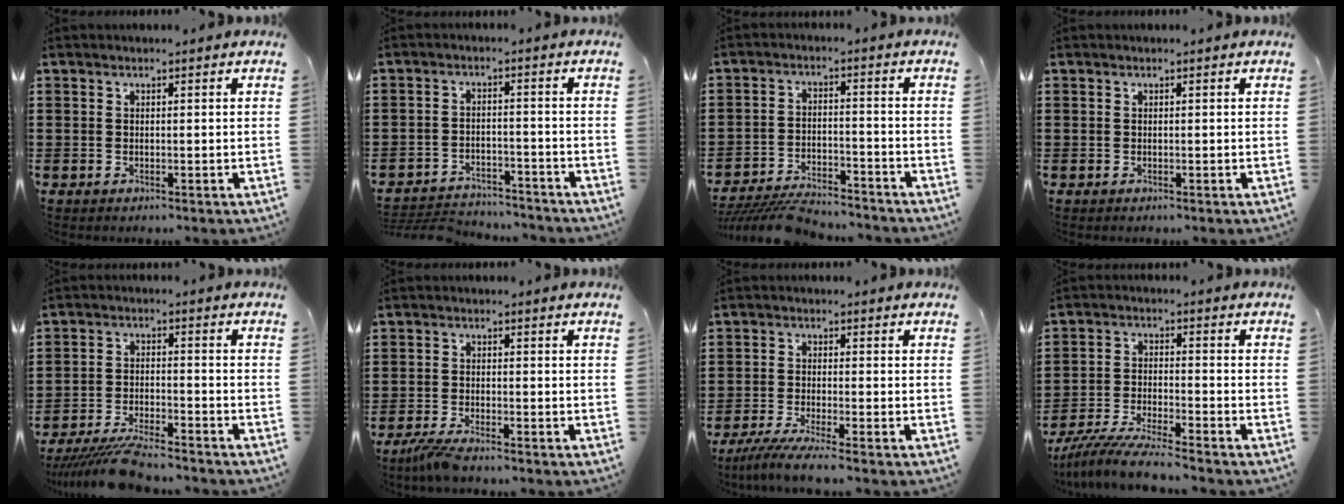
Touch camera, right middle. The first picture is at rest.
{"total": 4.1, "force": [-4.0, 0.7, 0.2], "torque": [-0.015, 0.004, -0.088]}
{"total": 6.0, "force": [-5.8, 0.7, 1.4], "torque": [-0.031, 0.005, -0.115]}
{"total": 0.0}
{"total": 7.0, "force": [-6.4, 0.5, 2.8], "torque": [-0.057, -0.001, -0.121]}
{"total": 2.9, "force": [-2.5, 0.0, 1.4], "torque": [-0.039, -0.007, -0.052]}
{"total": 3.8, "force": [-3.2, -0.4, 2.1], "torque": [-0.055, -0.019, -0.067]}
{"total": 6.6, "force": [-6.1, -0.3, 2.3], "torque": [-0.051, -0.014, -0.121]}